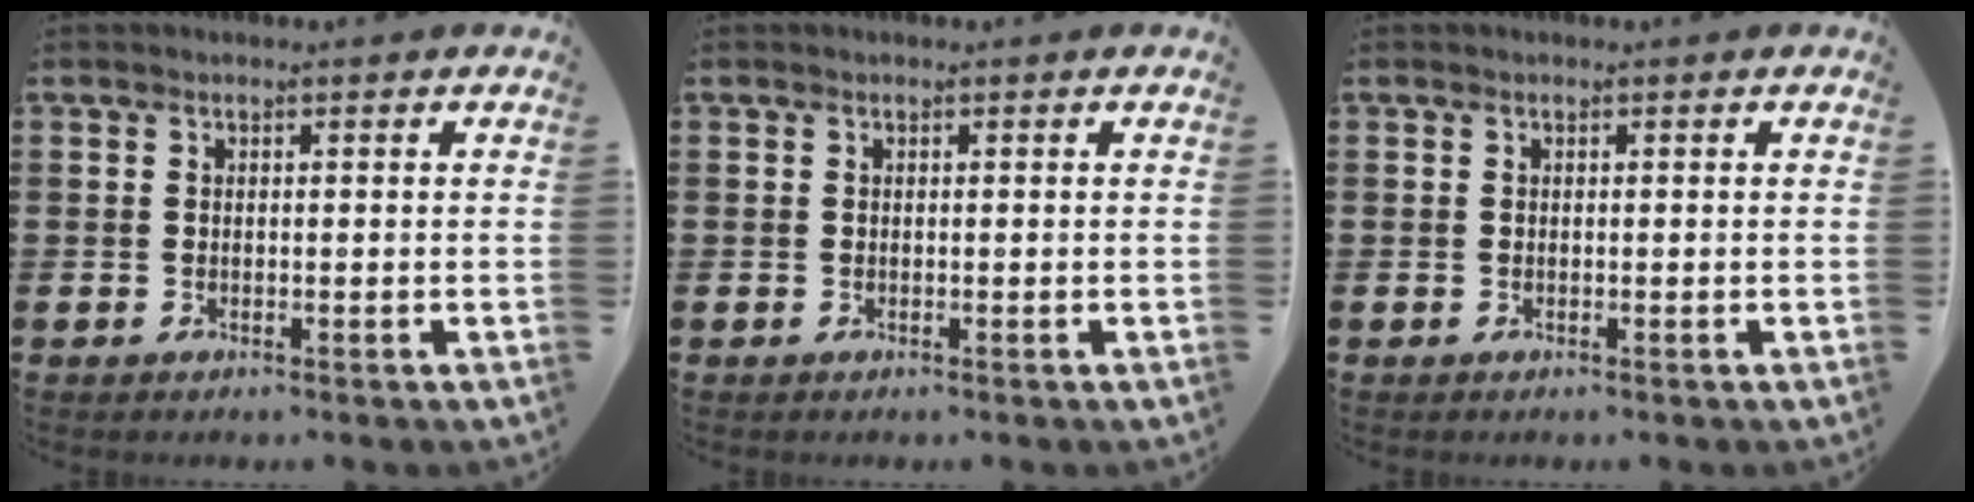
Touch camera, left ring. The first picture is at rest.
{"total": 0.0}
{"total": 0.0}